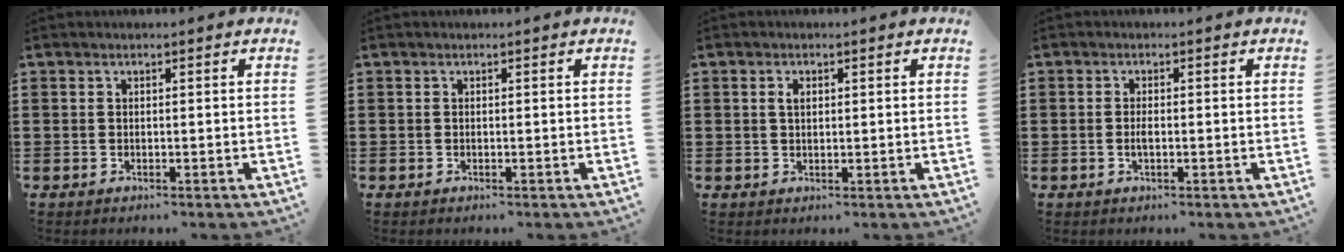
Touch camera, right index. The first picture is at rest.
{"total": 0.0}
{"total": 1.5, "force": [0.4, 0.9, 1.2], "torque": [-0.025, 0.008, 0.006]}
{"total": 1.4, "force": [-0.2, 0.5, 1.3], "torque": [-0.026, -0.001, -0.004]}